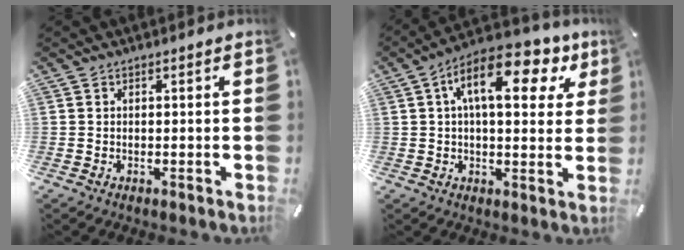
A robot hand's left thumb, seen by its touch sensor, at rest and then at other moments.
{"total": 14.7, "force": [5.9, 6.7, 11.7], "torque": [-0.187, -0.012, 0.095]}